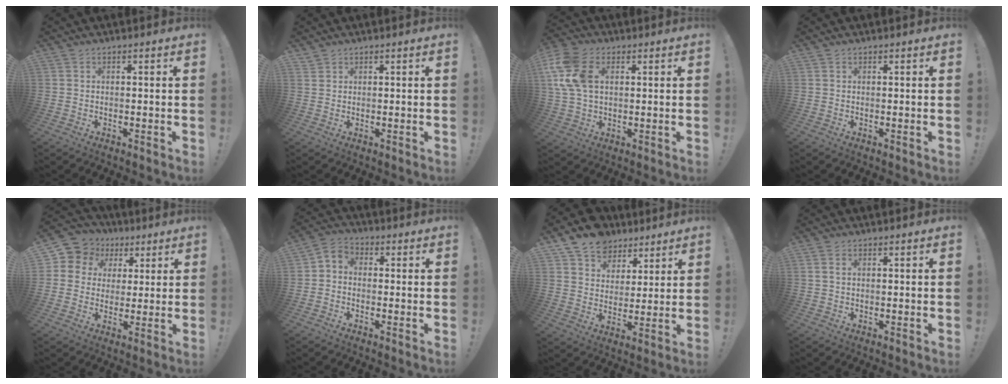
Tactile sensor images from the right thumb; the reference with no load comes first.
{"total": 1.2, "force": [1.1, 0.4, 0.3], "torque": [-0.006, -0.005, 0.021]}
{"total": 13.5, "force": [3.6, 9.0, 9.3], "torque": [-0.212, 0.005, 0.070]}
{"total": 0.0}
{"total": 7.8, "force": [2.5, 7.2, 1.9], "torque": [-0.031, -0.015, 0.054]}
{"total": 3.6, "force": [-2.0, 2.4, 1.8], "torque": [-0.041, 0.014, -0.034]}
{"total": 11.1, "force": [8.0, 7.5, 2.3], "torque": [-0.034, -0.063, 0.154]}
{"total": 1.4, "force": [0.7, 0.8, 0.9], "torque": [-0.020, 0.002, 0.012]}